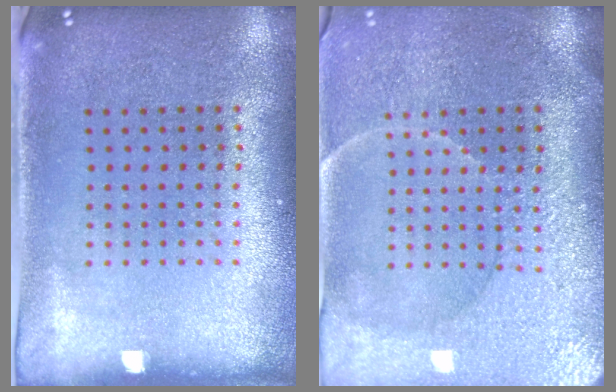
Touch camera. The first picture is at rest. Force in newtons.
{"total": 3.9, "press": 3.6, "slide": 1.5}